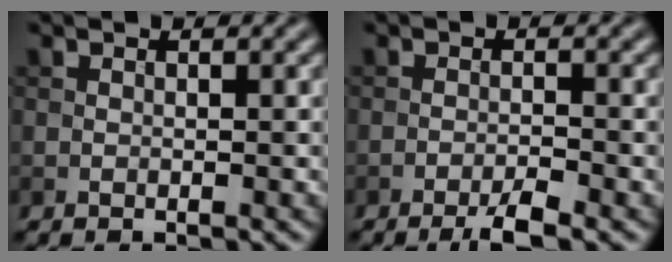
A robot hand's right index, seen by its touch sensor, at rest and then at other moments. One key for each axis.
{"total": 2.9, "fx": -1.9, "fy": 0.4, "fz": 2.1, "tx": -0.036, "ty": 0.003, "tz": -0.041}